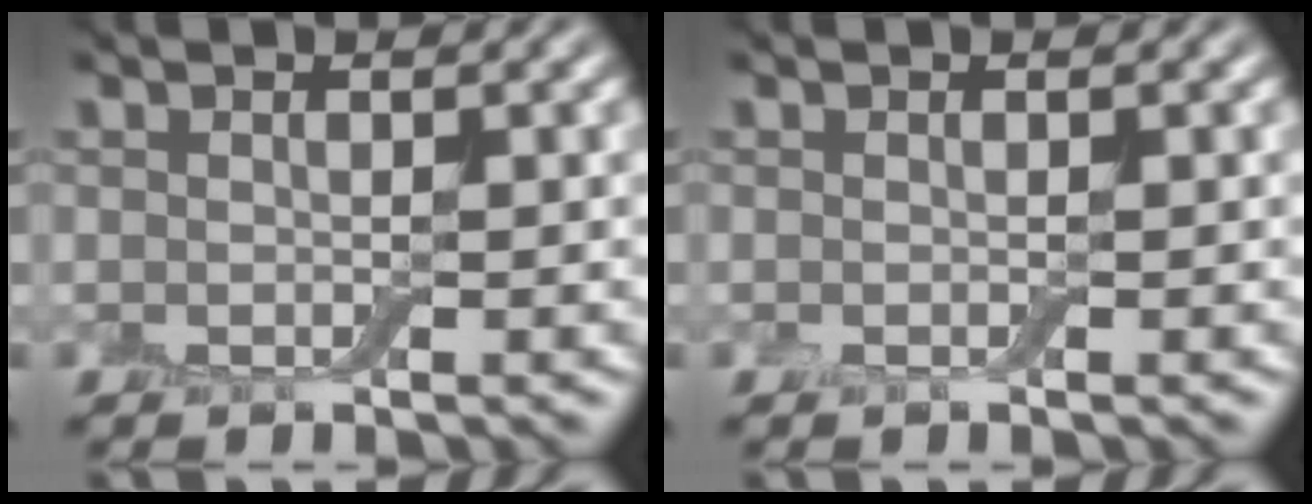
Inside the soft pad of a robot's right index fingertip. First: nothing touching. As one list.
[{"total": 0.0}]